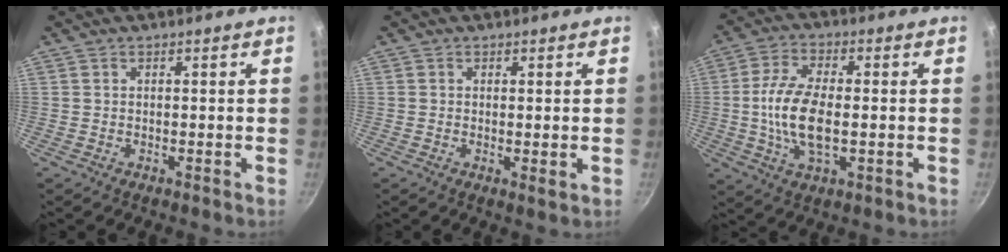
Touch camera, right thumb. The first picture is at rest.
{"total": 1.3, "force": [0.1, 0.3, 1.3], "torque": [-0.022, -0.007, 0.001]}
{"total": 11.8, "force": [-0.8, 5.6, 10.3], "torque": [-0.206, 0.008, -0.022]}